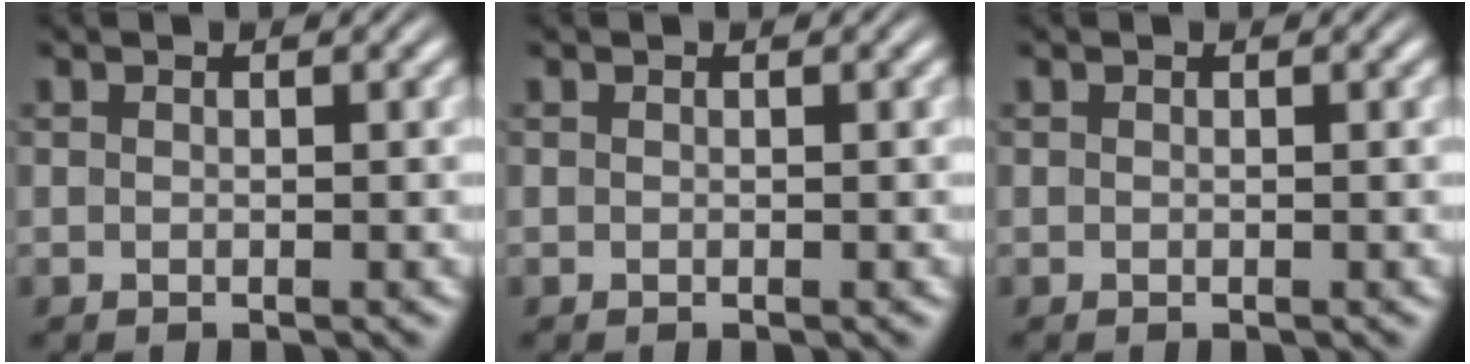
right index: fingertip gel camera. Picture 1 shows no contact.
{"total": 0.0}
{"total": 0.0}